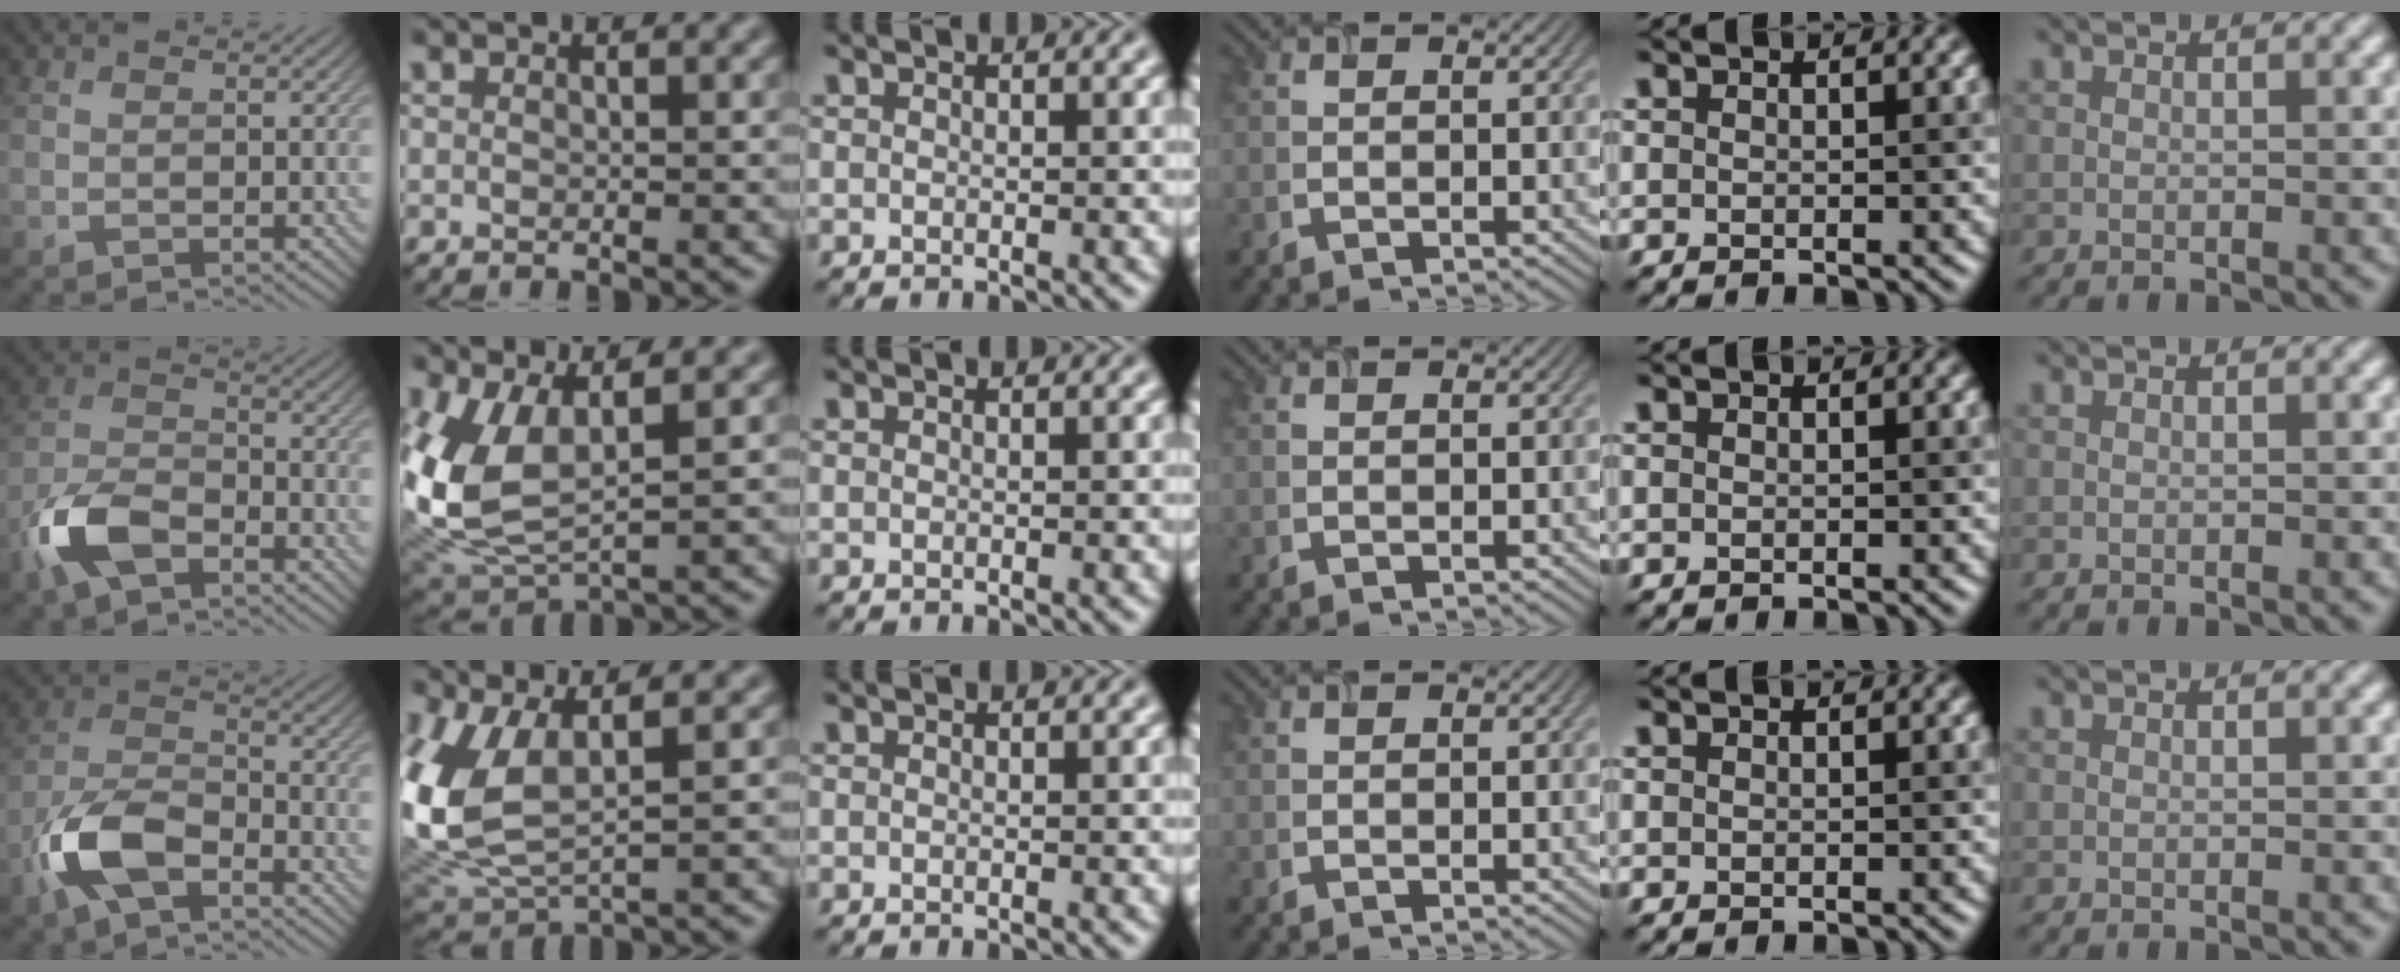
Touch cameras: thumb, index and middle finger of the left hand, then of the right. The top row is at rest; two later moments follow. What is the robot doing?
{"motion": "insert", "object": "airpods case & airpods"}